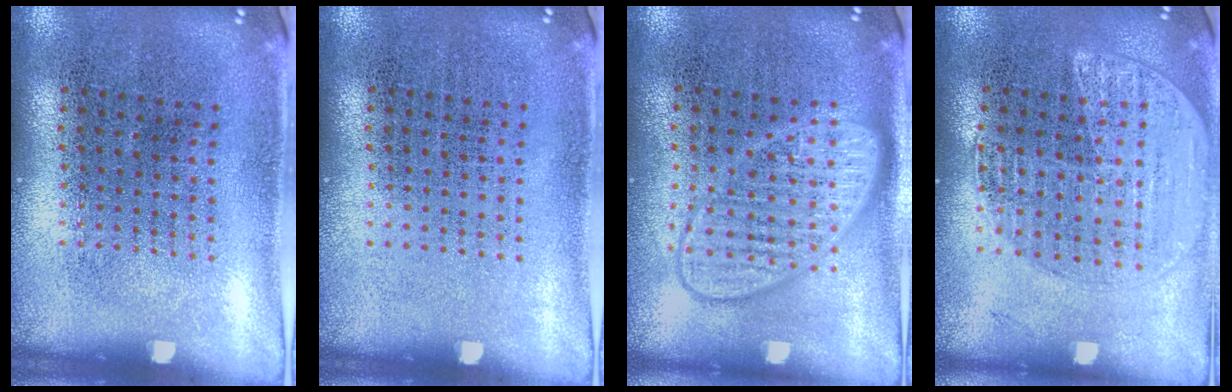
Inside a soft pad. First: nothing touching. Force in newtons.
{"total": 0.0}
{"total": 2.9, "press": 2.8, "slide": 0.4}
{"total": 1.6, "press": 1.5, "slide": 0.4}